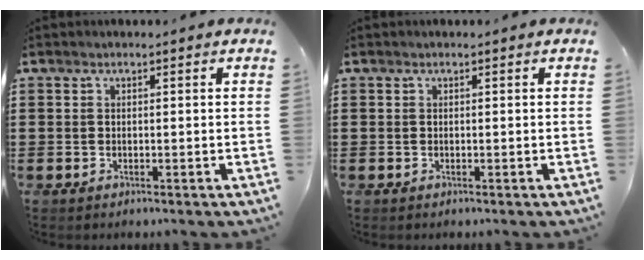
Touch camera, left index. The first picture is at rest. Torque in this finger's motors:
{"motor_torque": [-0.01, 0.00, 0.00, 0.00]}